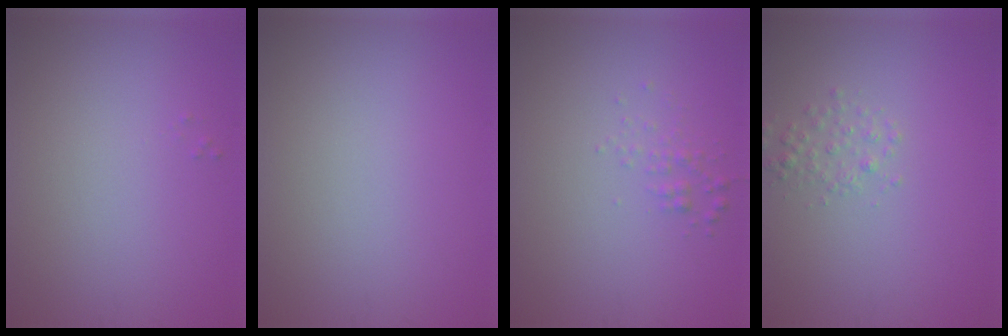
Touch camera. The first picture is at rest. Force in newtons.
{"total": 0.0}
{"total": 1.1, "press": 1.1, "slide": 0.0}
{"total": 1.4, "press": 1.4, "slide": 0.1}